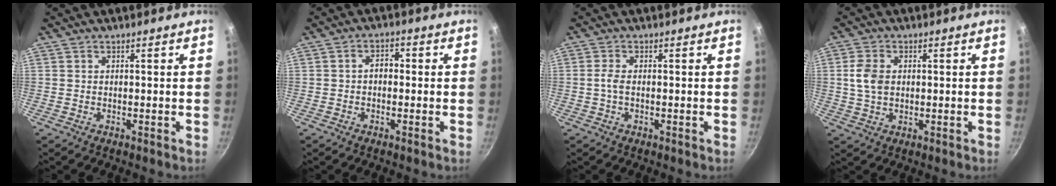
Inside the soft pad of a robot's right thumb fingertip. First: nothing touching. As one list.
[{"total": 3.0, "force": [-0.3, 2.1, 2.1], "torque": [-0.017, 0.012, -0.009]}, {"total": 2.0, "force": [-0.2, 0.8, 1.8], "torque": [-0.047, 0.005, -0.009]}, {"total": 5.6, "force": [0.7, 4.0, 4.0], "torque": [-0.072, 0.002, 0.011]}]